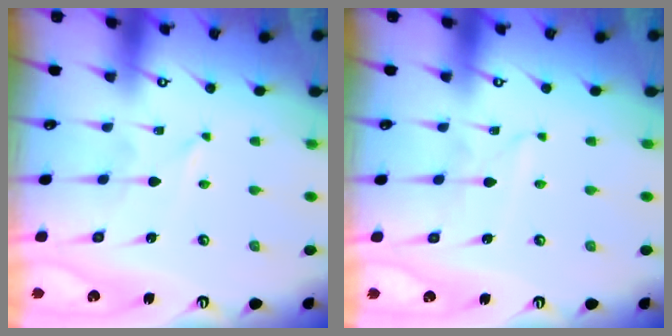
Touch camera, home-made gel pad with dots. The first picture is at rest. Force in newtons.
{"total": 2.1, "press": 2.1, "slide": 0.3}